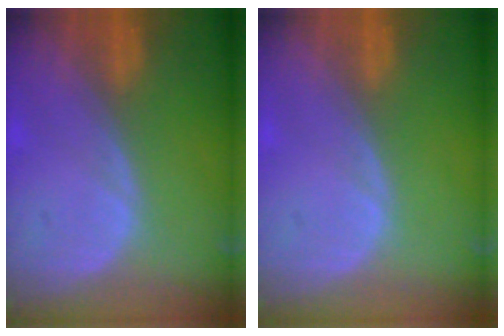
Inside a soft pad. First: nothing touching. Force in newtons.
{"total": 0.0}